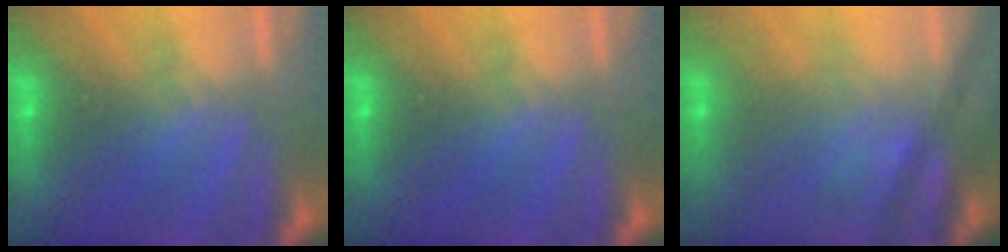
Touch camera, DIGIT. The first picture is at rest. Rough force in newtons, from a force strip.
{"total": 0.0}
{"total": 2.5}